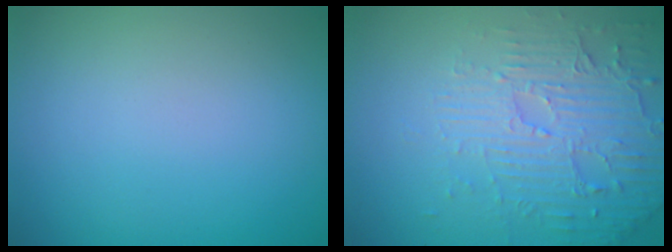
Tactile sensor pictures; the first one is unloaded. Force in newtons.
{"total": 5.9, "press": 3.7, "slide": 4.5}